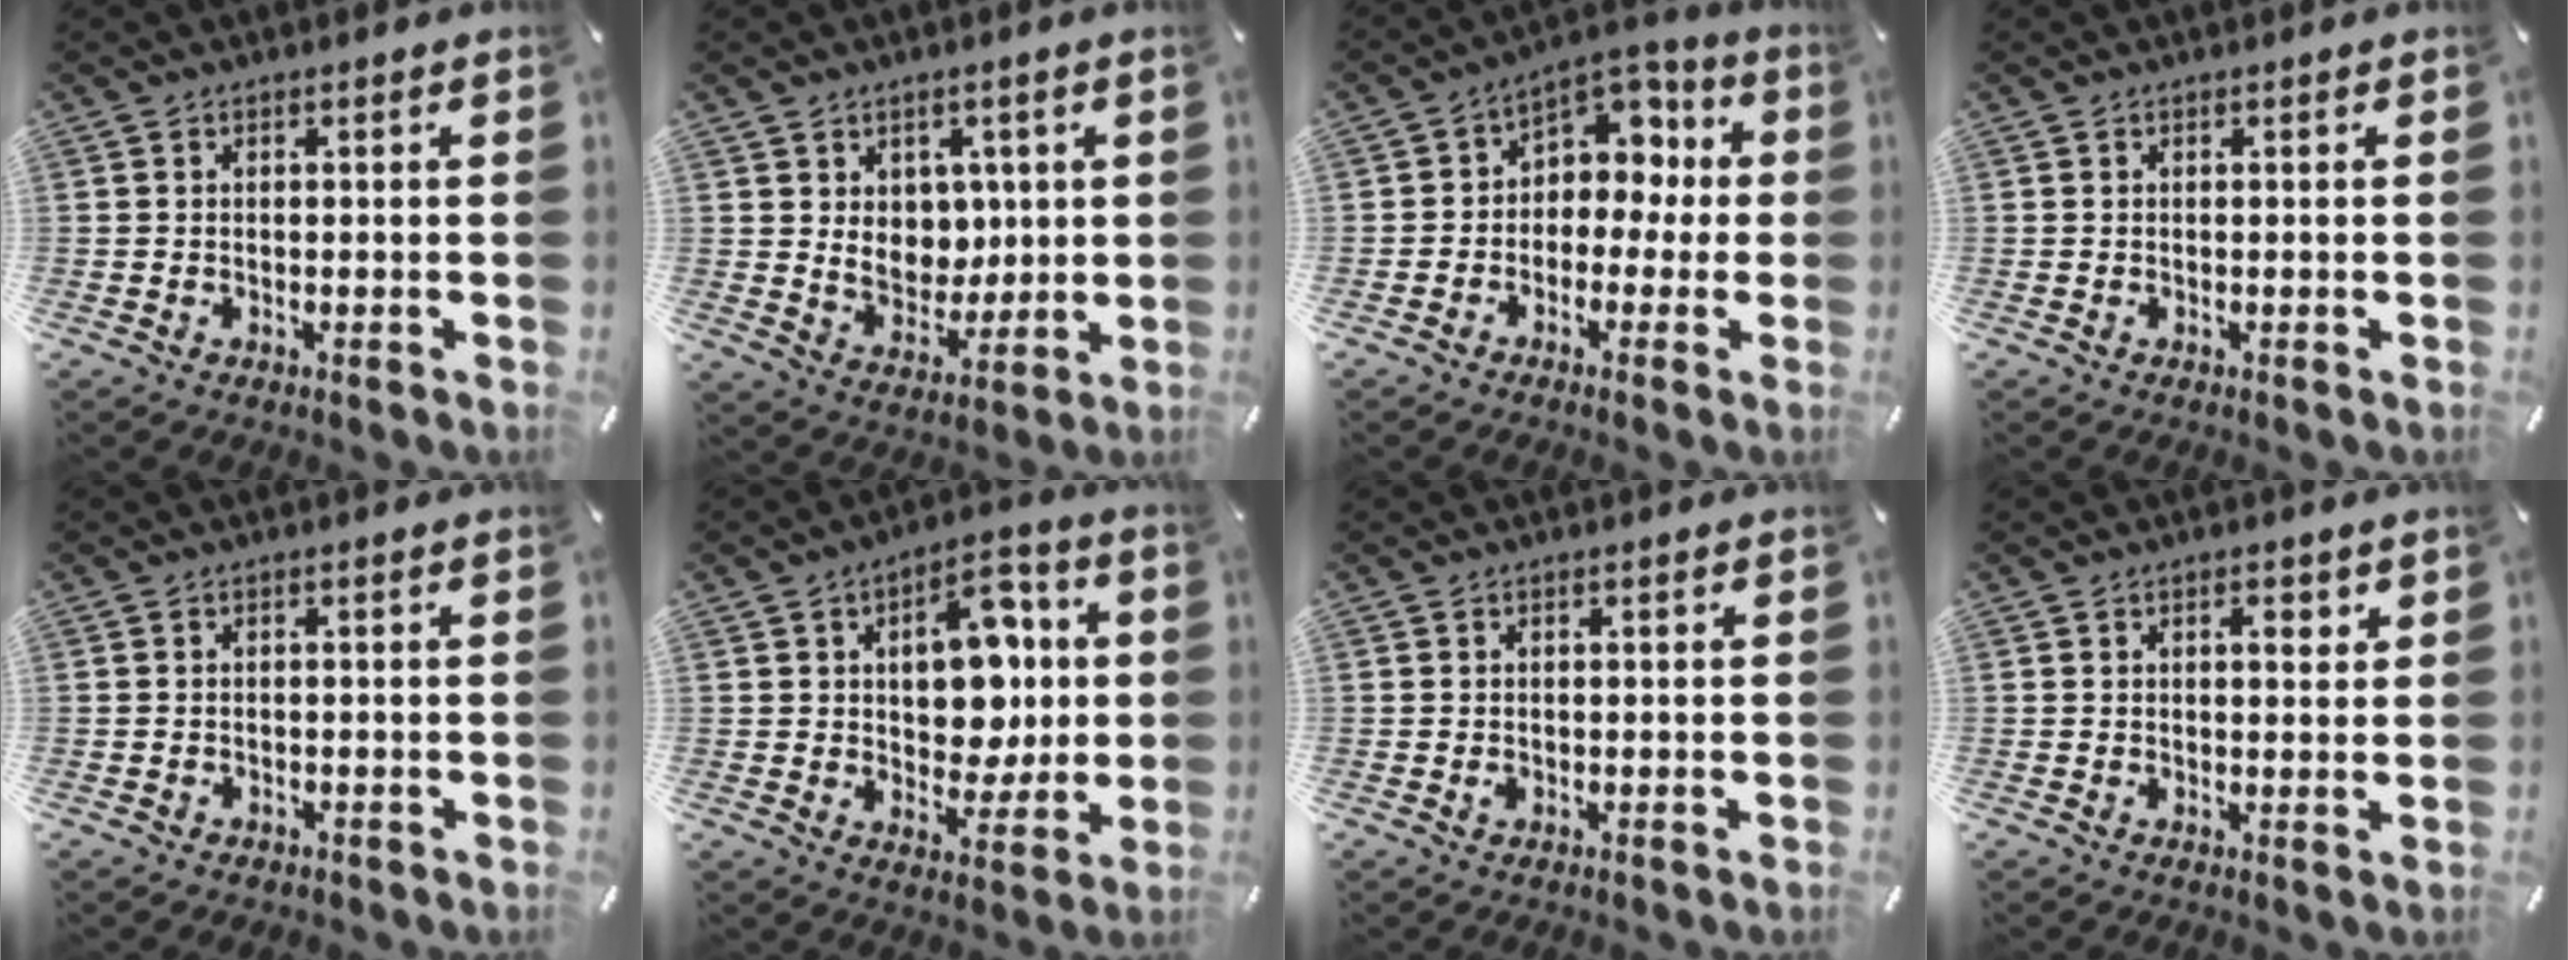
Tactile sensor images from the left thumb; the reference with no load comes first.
{"total": 8.0, "force": [2.6, 6.9, 3.1], "torque": [-0.041, -0.015, 0.050]}
{"total": 7.8, "force": [1.0, 7.1, 3.1], "torque": [-0.039, -0.015, 0.018]}
{"total": 0.0}
{"total": 0.9, "force": [-0.5, 0.7, 0.2], "torque": [-0.004, 0.002, -0.013]}
{"total": 13.8, "force": [2.0, 9.6, 9.7], "torque": [-0.117, 0.002, 0.035]}
{"total": 0.6, "force": [-0.1, 0.6, 0.3], "torque": [-0.007, 0.002, -0.002]}
{"total": 3.0, "force": [1.3, 1.3, 2.3], "torque": [-0.025, -0.004, 0.016]}